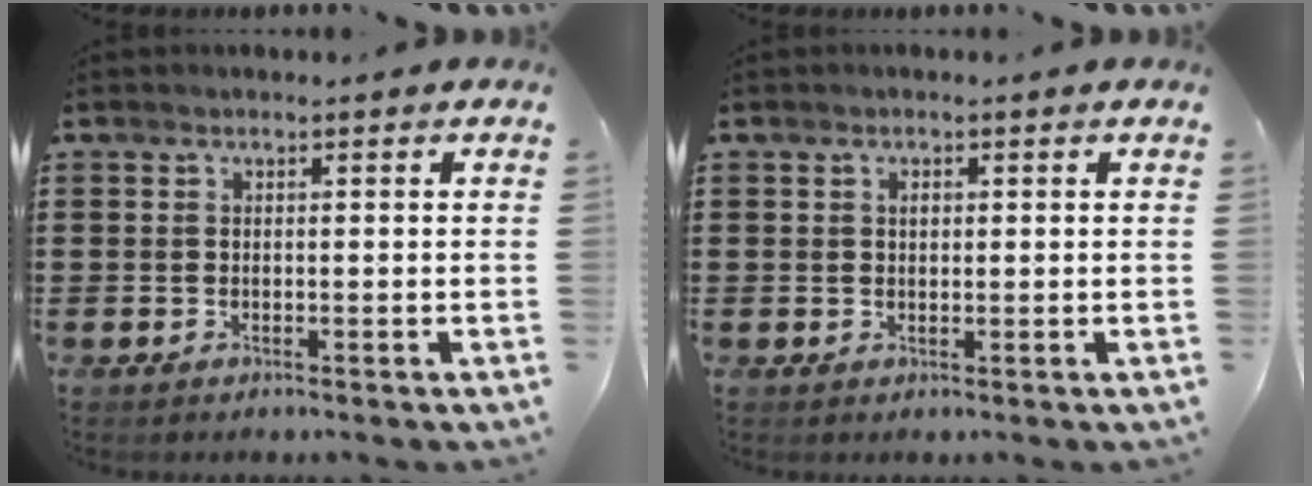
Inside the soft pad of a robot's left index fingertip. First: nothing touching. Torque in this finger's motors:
{"motor_torque": [0.37, 0.12, 0.02, 0.02]}